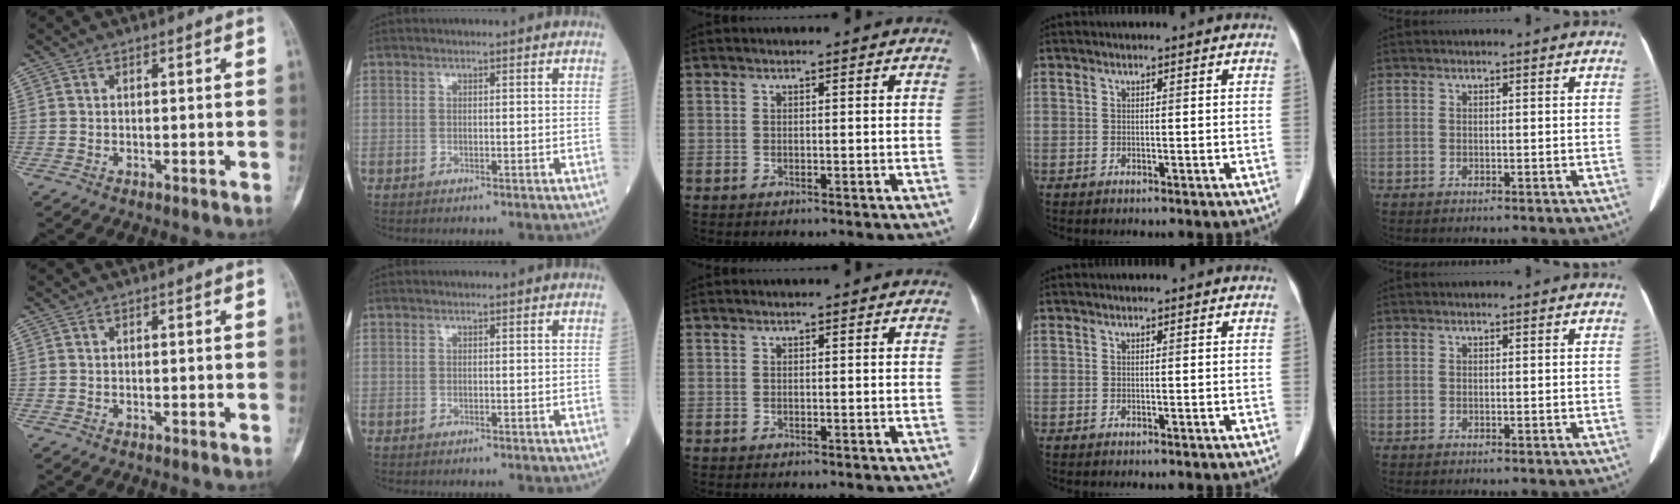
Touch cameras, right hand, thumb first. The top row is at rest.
{}